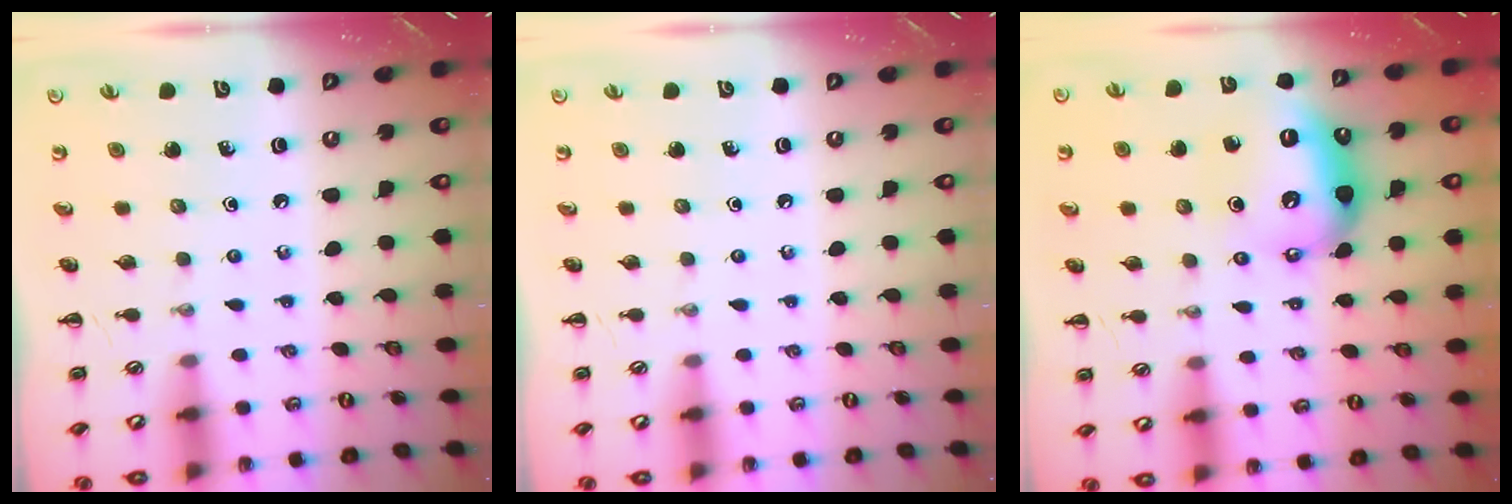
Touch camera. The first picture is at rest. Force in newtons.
{"total": 0.0}
{"total": 12.0, "press": 11.9, "slide": 1.4}